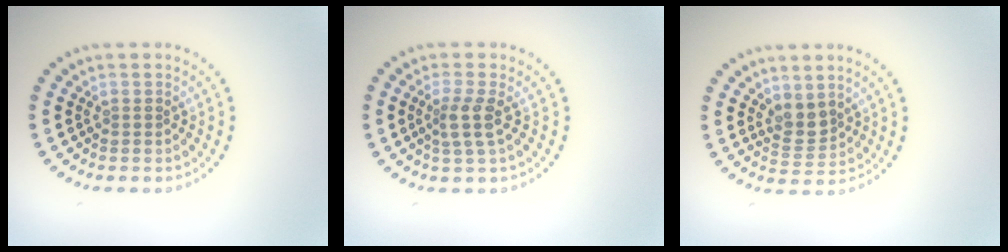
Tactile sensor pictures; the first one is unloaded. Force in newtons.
{"total": 2.3, "press": 1.9, "slide": 1.3}
{"total": 2.3, "press": 1.9, "slide": 1.3}